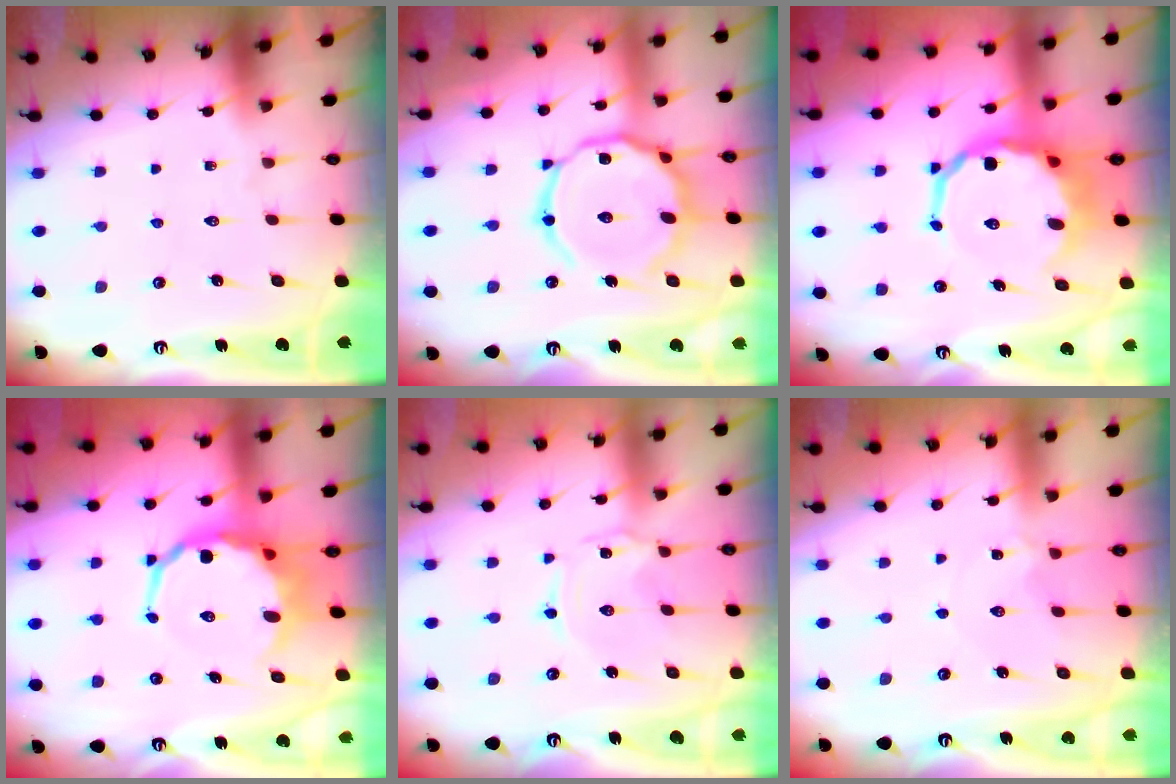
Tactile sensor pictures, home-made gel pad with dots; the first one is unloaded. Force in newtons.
{"total": 18.5, "press": 18.4, "slide": 1.4}
{"total": 11.4, "press": 11.1, "slide": 2.8}
{"total": 8.2, "press": 7.8, "slide": 2.5}
{"total": 0.6, "press": 0.6, "slide": 0.1}
{"total": 1.5, "press": 1.5, "slide": 0.3}